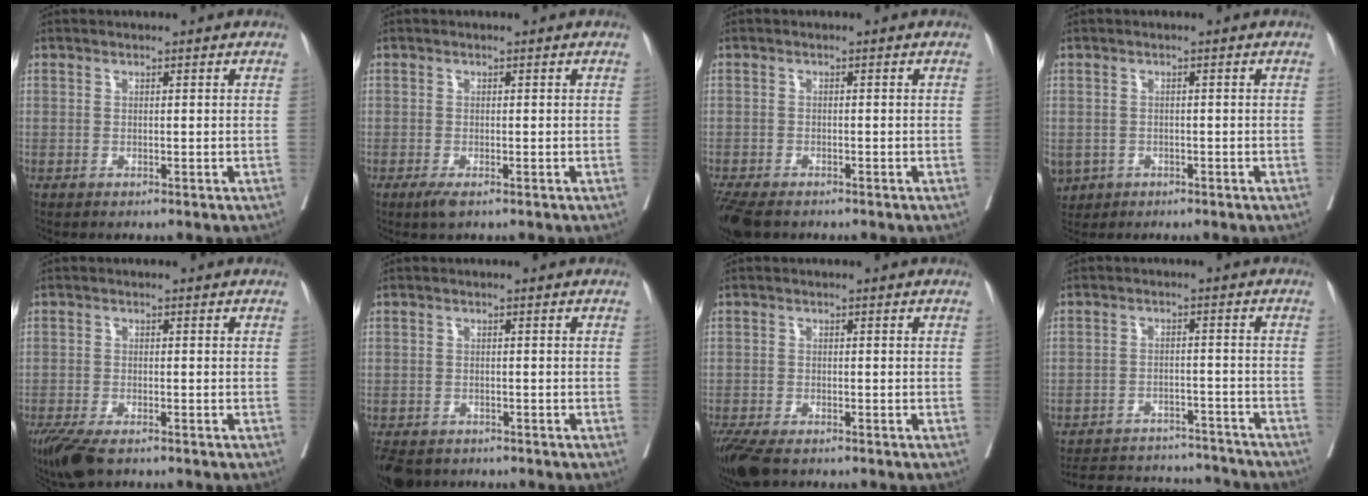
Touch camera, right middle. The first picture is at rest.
{"total": 1.9, "force": [-1.2, 0.4, 1.5], "torque": [-0.030, -0.007, -0.021]}
{"total": 7.4, "force": [-5.6, 2.9, 3.8], "torque": [-0.083, -0.016, -0.092]}
{"total": 5.8, "force": [-2.7, 4.7, 1.8], "torque": [-0.048, -0.002, -0.039]}
{"total": 6.3, "force": [-4.6, 2.0, 3.9], "torque": [-0.069, -0.014, -0.079]}
{"total": 8.9, "force": [-6.3, 5.1, 3.6], "torque": [-0.085, -0.015, -0.088]}
{"total": 6.8, "force": [-5.1, 2.3, 3.9], "torque": [-0.073, -0.015, -0.088]}
{"total": 17.9, "force": [-16.8, 4.0, 4.5], "torque": [-0.101, 0.004, -0.227]}